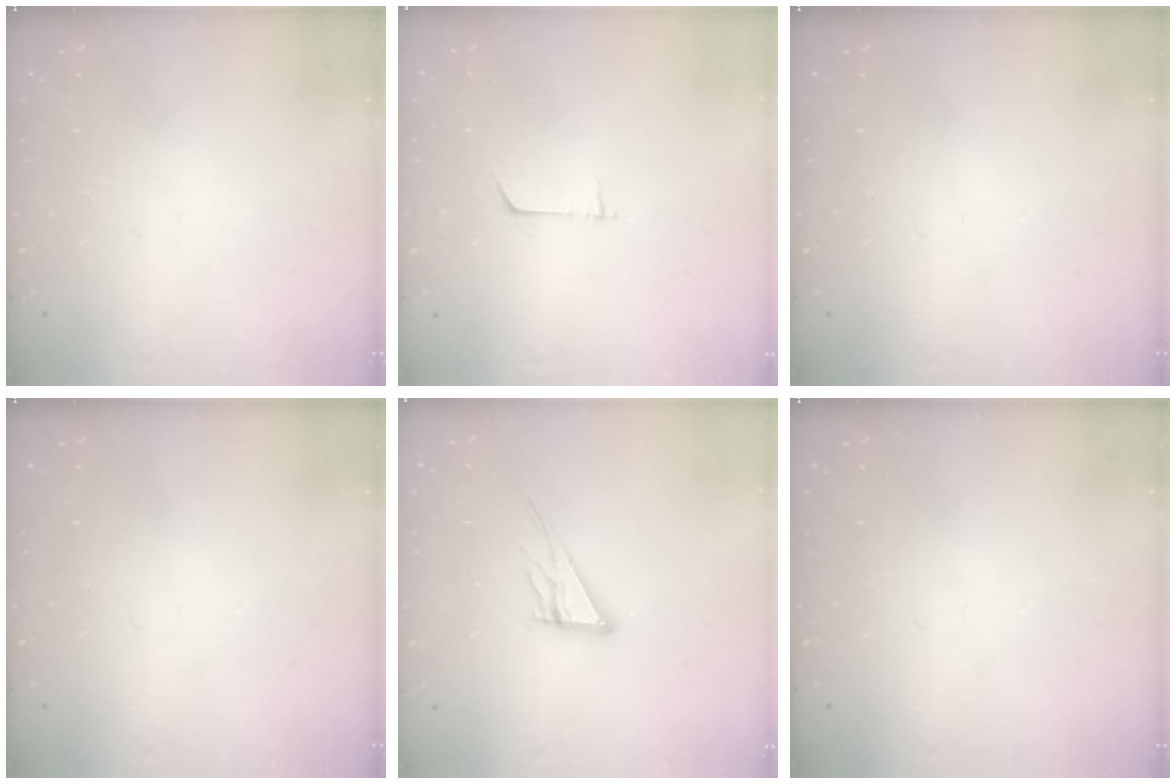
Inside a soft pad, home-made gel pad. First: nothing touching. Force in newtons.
{"total": 3.2, "press": 3.2, "slide": 0.3}
{"total": 0.0}
{"total": 0.0}
{"total": 9.3, "press": 9.2, "slide": 0.9}
{"total": 0.0}